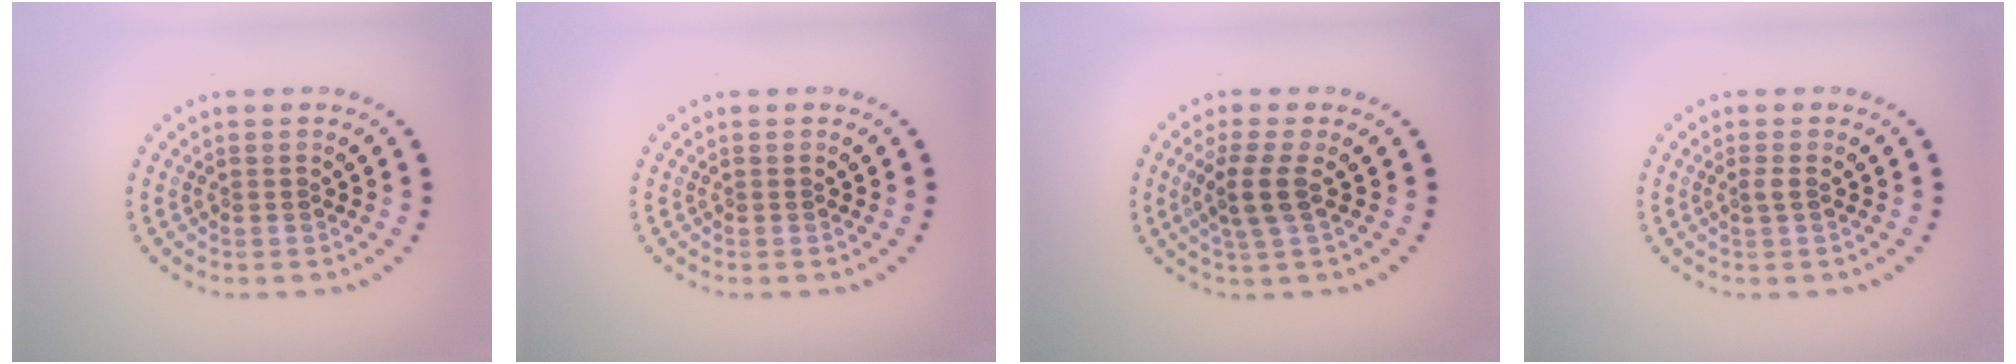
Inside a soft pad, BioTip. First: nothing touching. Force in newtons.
{"total": 0.0}
{"total": 2.7, "press": 2.1, "slide": 1.7}
{"total": 0.9, "press": 0.6, "slide": 0.6}